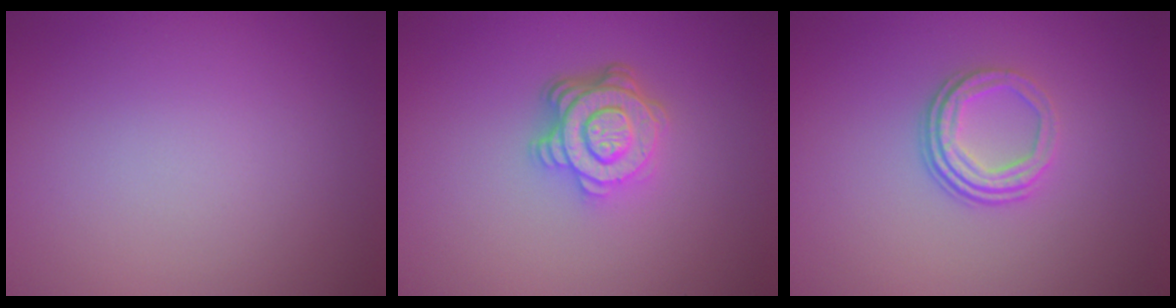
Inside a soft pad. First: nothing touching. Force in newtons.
{"total": 4.5, "press": 3.3, "slide": 3.1}
{"total": 3.1, "press": 2.3, "slide": 2.1}